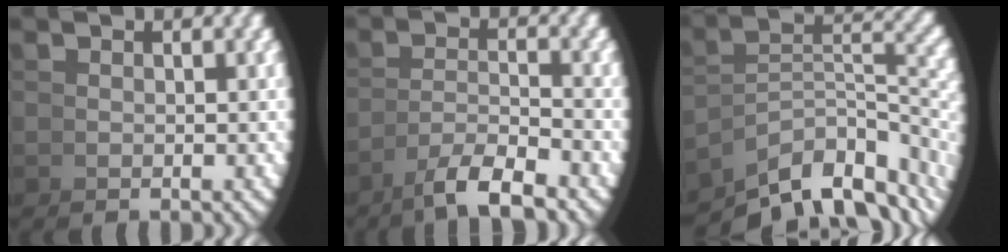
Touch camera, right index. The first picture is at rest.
{"total": 4.1, "force": [-2.6, 0.7, 3.0], "torque": [-0.043, -0.004, -0.040]}
{"total": 9.1, "force": [-3.9, 4.9, 6.6], "torque": [-0.089, -0.021, -0.051]}